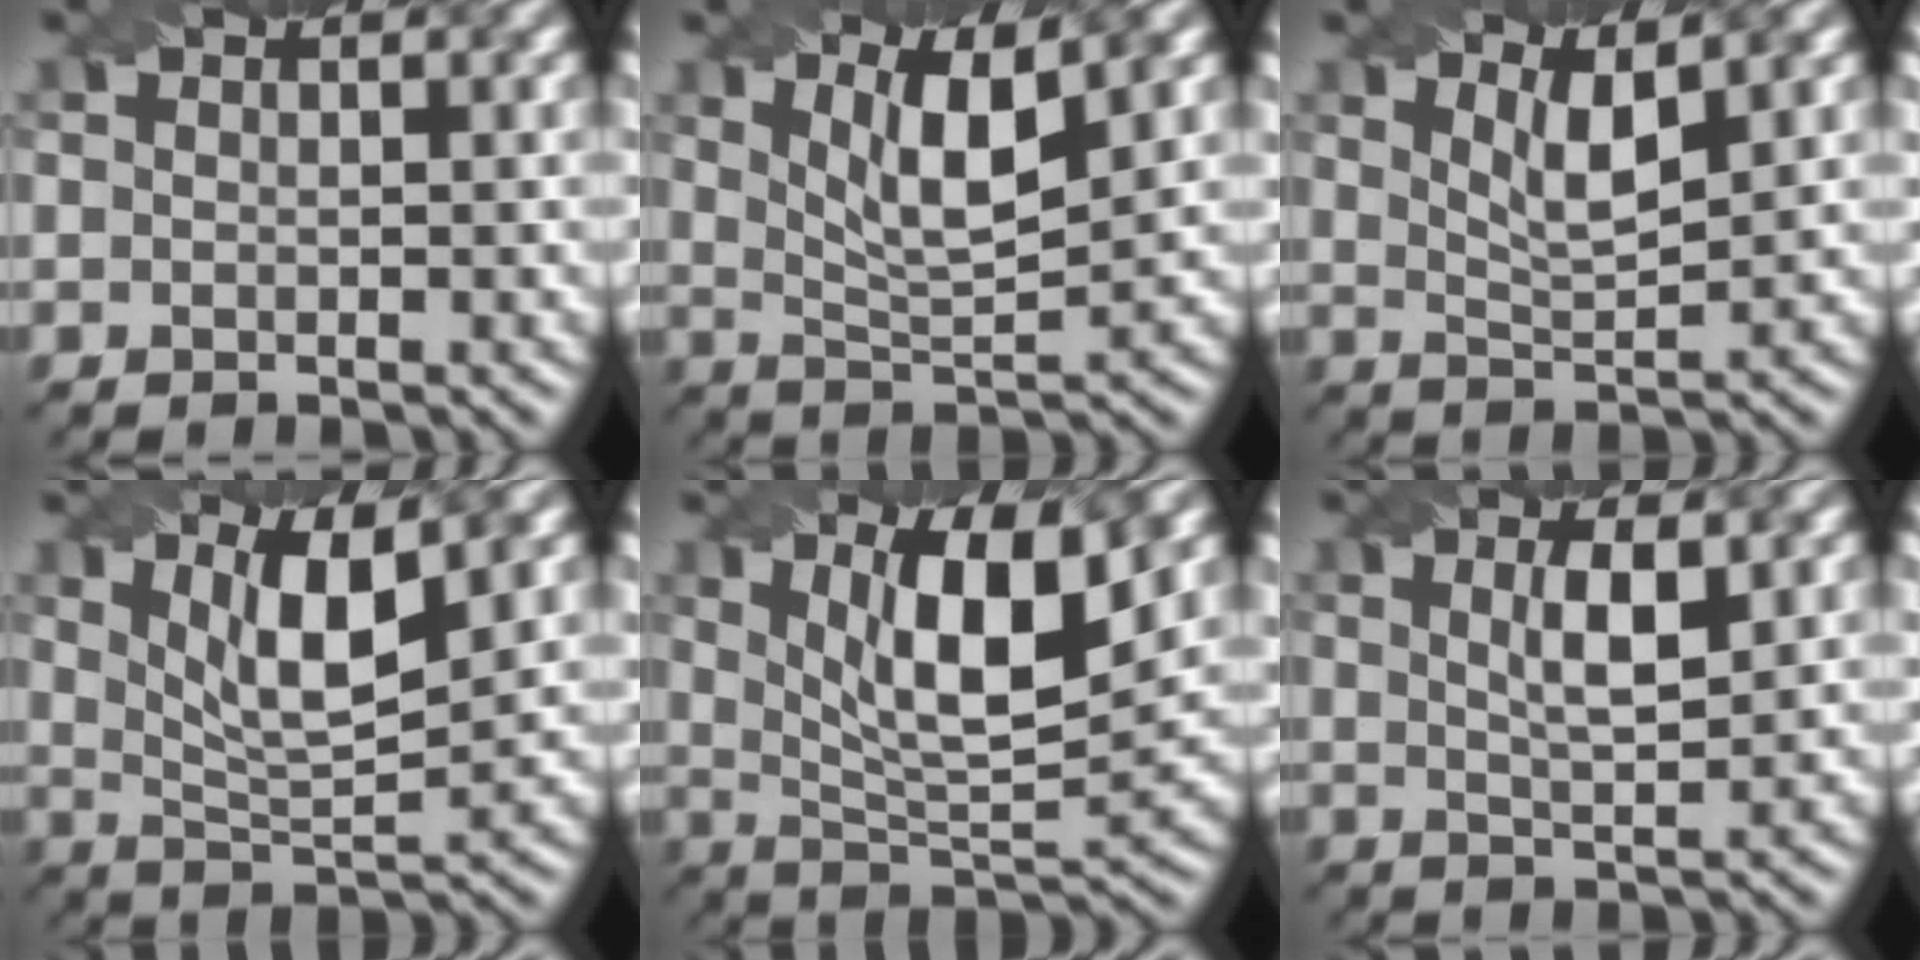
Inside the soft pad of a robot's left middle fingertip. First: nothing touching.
{"total": 5.6, "force": [2.9, 1.4, 4.6], "torque": [-0.081, 0.002, 0.048]}
{"total": 3.4, "force": [2.1, 0.8, 2.5], "torque": [-0.044, -0.002, 0.036]}
{"total": 6.3, "force": [3.0, 1.7, 5.3], "torque": [-0.091, 0.002, 0.050]}
{"total": 9.1, "force": [3.7, 2.6, 7.9], "torque": [-0.136, -0.004, 0.066]}
{"total": 3.4, "force": [1.3, 0.8, 3.0], "torque": [-0.051, 0.000, 0.023]}